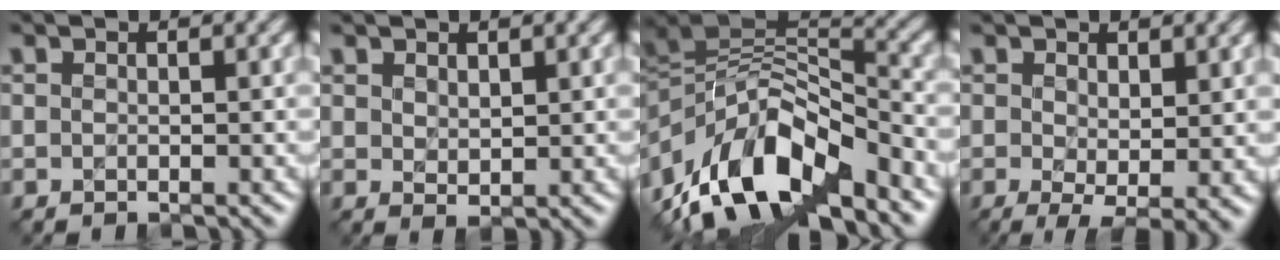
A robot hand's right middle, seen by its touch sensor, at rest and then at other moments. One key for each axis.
{"total": 1.1, "fx": 1.0, "fy": 0.4, "fz": 0.1, "tx": -0.006, "ty": -0.003, "tz": 0.024}
{"total": 11.9, "fx": -6.4, "fy": 5.5, "fz": 8.5, "tx": -0.163, "ty": 0.018, "tz": -0.116}
{"total": 3.2, "fx": 0.0, "fy": 1.3, "fz": 3.0, "tx": -0.052, "ty": -0.012, "tz": 0.004}